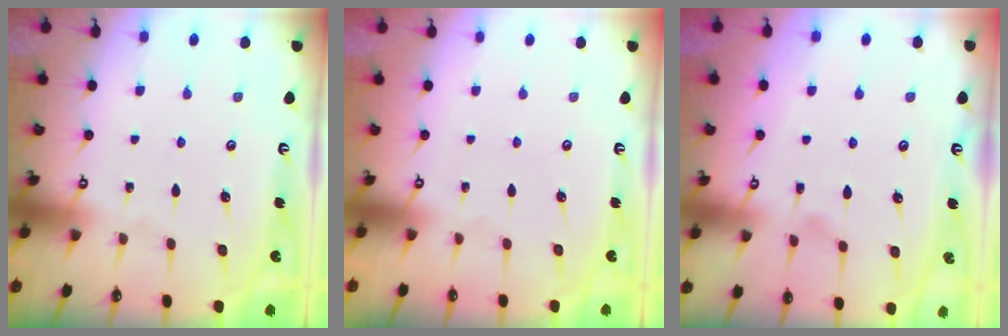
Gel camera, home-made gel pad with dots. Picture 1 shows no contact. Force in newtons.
{"total": 1.5, "press": 1.4, "slide": 0.6}
{"total": 1.1, "press": 0.6, "slide": 0.9}